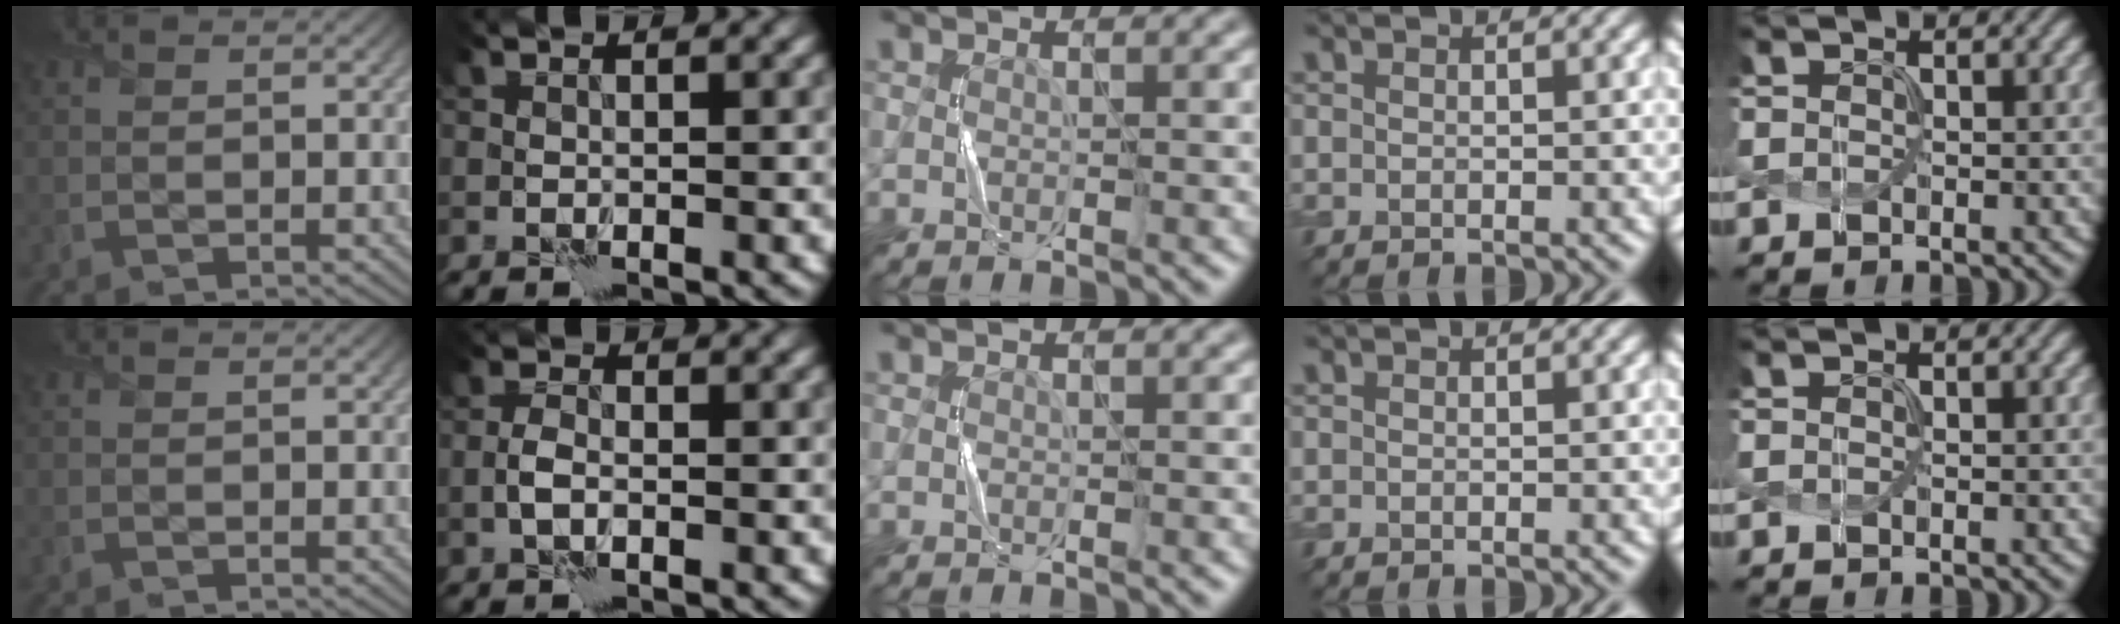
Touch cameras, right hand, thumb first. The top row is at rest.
{"index": {"total": 1.4, "force": [-0.4, 0.5, 1.3], "torque": [-0.025, 0.002, -0.012]}}